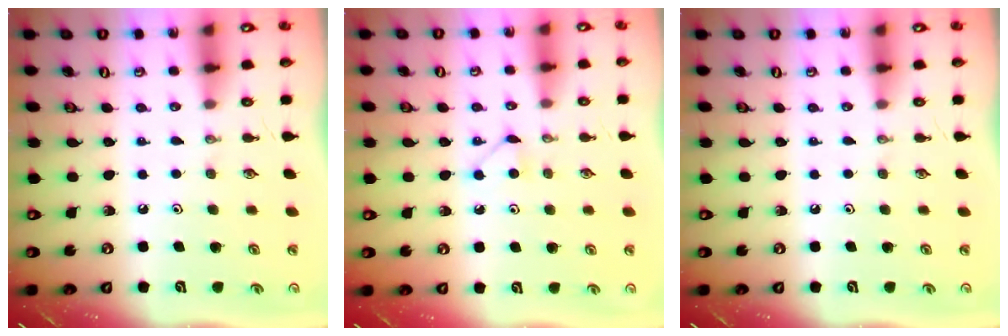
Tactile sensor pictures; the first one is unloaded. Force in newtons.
{"total": 4.3, "press": 4.3, "slide": 0.5}
{"total": 0.0}